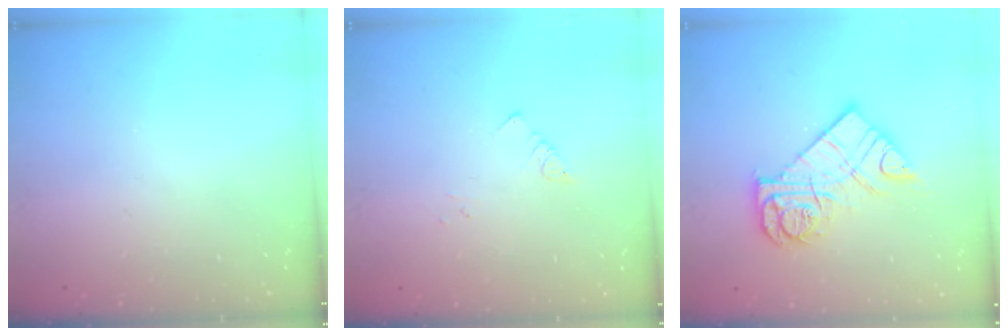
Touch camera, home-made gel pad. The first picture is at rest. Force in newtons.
{"total": 1.8, "press": 1.8, "slide": 0.2}
{"total": 13.9, "press": 13.8, "slide": 1.5}